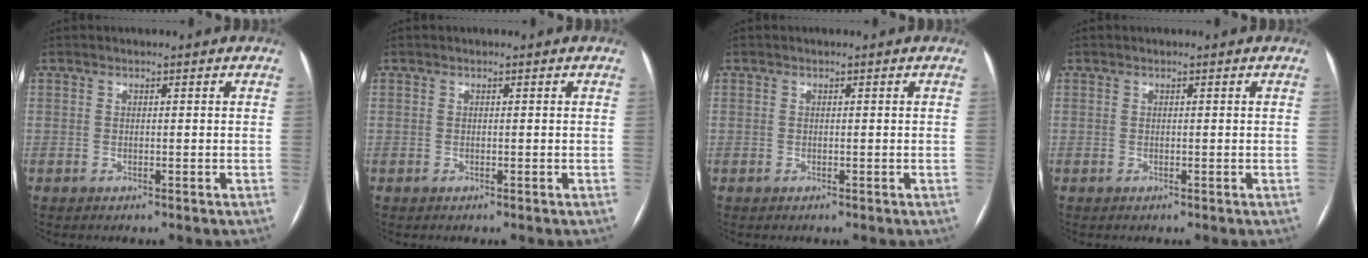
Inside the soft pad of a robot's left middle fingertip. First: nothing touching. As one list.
[{"total": 0.0}, {"total": 0.0}, {"total": 0.0}]